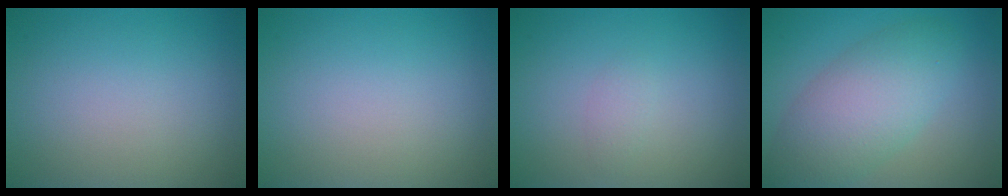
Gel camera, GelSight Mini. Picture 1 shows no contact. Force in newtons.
{"total": 0.0}
{"total": 0.8, "press": 0.8, "slide": 0.0}
{"total": 6.6, "press": 6.6, "slide": 0.5}